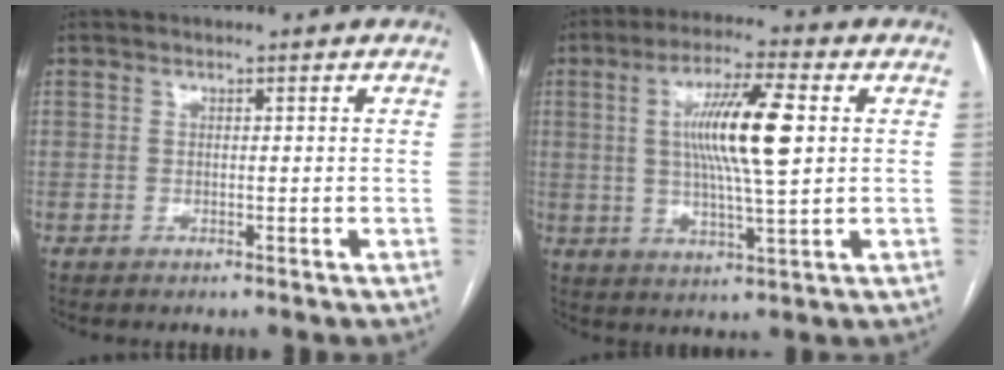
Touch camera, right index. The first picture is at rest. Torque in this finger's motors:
{"motor_torque": [0.71, 0.11, 0.36, 0.21]}